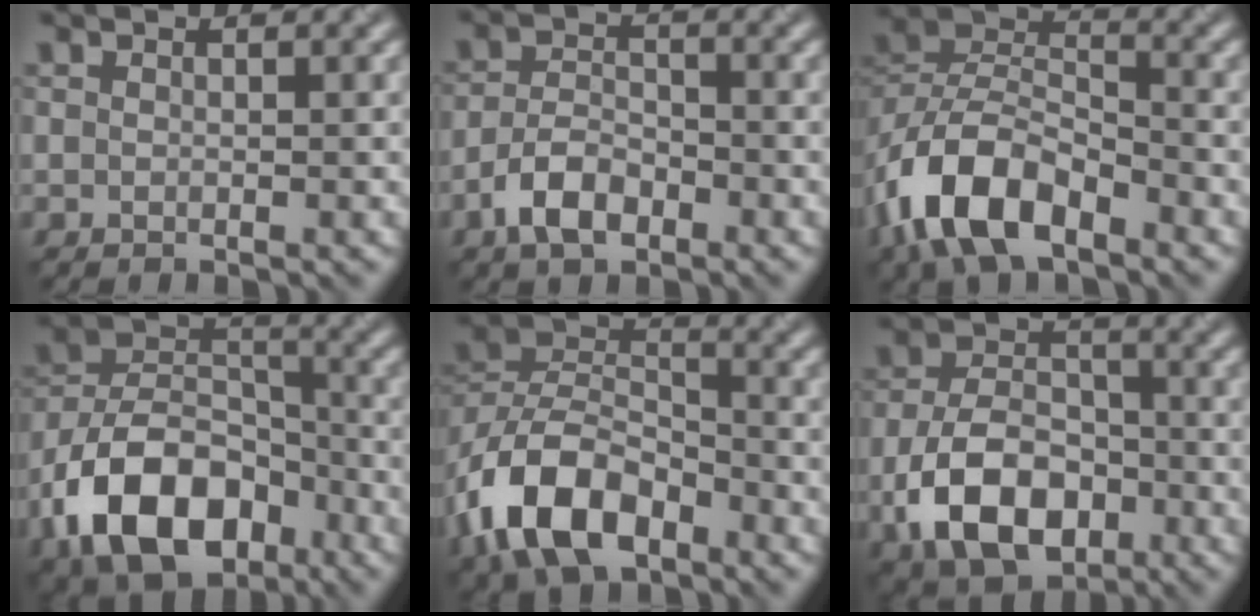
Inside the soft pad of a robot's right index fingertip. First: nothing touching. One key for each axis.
{"total": 3.8, "fx": -2.2, "fy": 2.0, "fz": 2.3, "tx": -0.039, "ty": 0.008, "tz": -0.047}
{"total": 8.6, "fx": -4.5, "fy": 4.8, "fz": 5.5, "tx": -0.100, "ty": 0.012, "tz": -0.095}
{"total": 11.6, "fx": -5.8, "fy": 7.2, "fz": 7.0, "tx": -0.127, "ty": 0.011, "tz": -0.117}
{"total": 9.5, "fx": -4.9, "fy": 5.6, "fz": 5.9, "tx": -0.111, "ty": 0.013, "tz": -0.106}
{"total": 9.1, "fx": -3.8, "fy": 5.8, "fz": 5.8, "tx": -0.112, "ty": 0.004, "tz": -0.073}